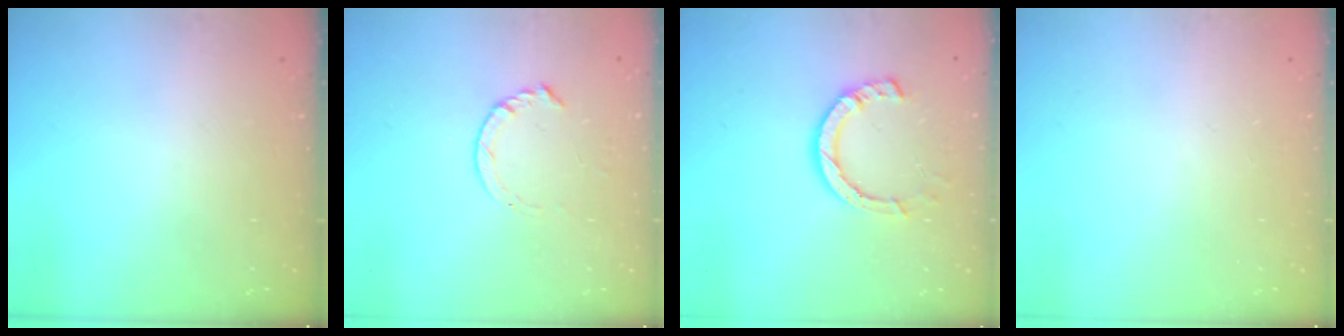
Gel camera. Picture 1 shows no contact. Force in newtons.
{"total": 4.7, "press": 4.7, "slide": 0.6}
{"total": 8.0, "press": 7.9, "slide": 0.9}
{"total": 0.0}